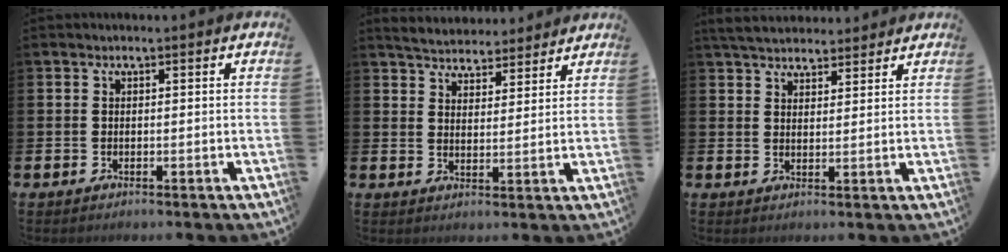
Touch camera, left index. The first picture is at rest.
{"total": 4.8, "force": [4.7, 0.9, 0.1], "torque": [-0.018, -0.027, 0.085]}
{"total": 4.8, "force": [4.6, 1.3, 0.7], "torque": [-0.028, -0.017, 0.086]}